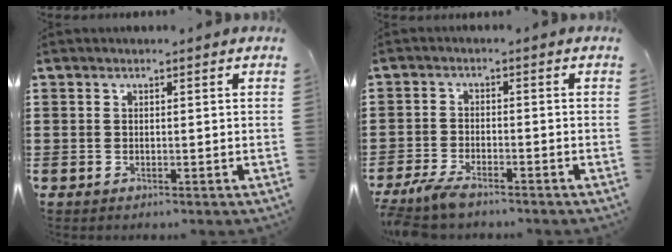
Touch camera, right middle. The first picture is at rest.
{"total": 3.5, "force": [-3.1, 0.7, 1.5], "torque": [-0.048, -0.005, -0.067]}